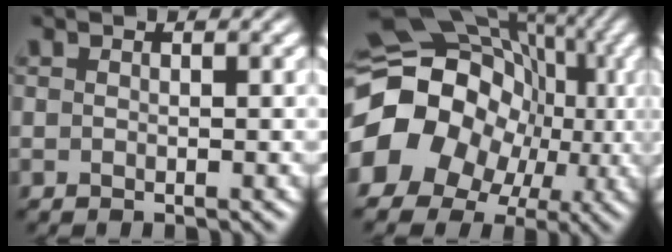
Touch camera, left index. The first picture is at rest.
{"total": 15.2, "force": [-1.7, 12.9, 7.8], "torque": [-0.143, -0.002, -0.045]}